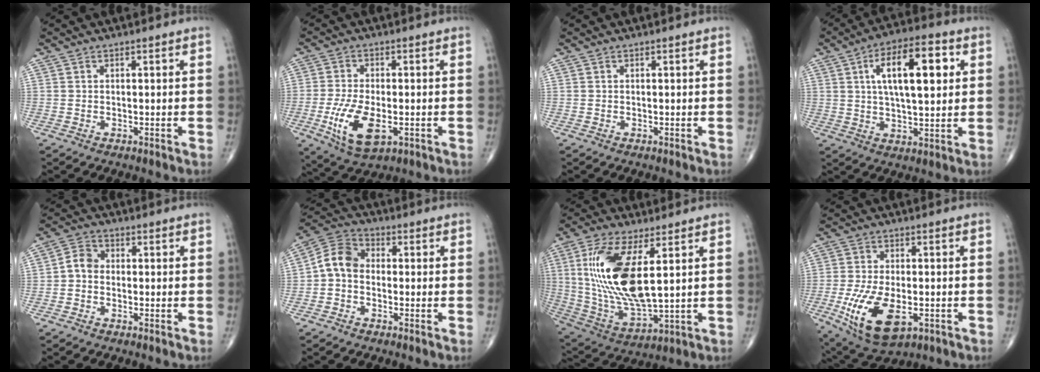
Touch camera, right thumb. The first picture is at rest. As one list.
[{"total": 10.7, "force": [-2.9, 5.1, 8.9], "torque": [-0.175, -0.007, -0.045]}, {"total": 0.0}, {"total": 14.9, "force": [4.0, 6.0, 13.1], "torque": [-0.200, 0.006, 0.063]}, {"total": 3.5, "force": [-0.6, 2.8, 2.0], "torque": [-0.027, 0.013, -0.024]}, {"total": 6.6, "force": [-0.9, 5.0, 4.2], "torque": [-0.064, 0.024, -0.035]}, {"total": 18.7, "force": [4.2, 7.0, 16.8], "torque": [-0.354, -0.026, 0.092]}, {"total": 13.8, "force": [-4.2, 7.0, 11.1], "torque": [-0.208, -0.003, -0.059]}]